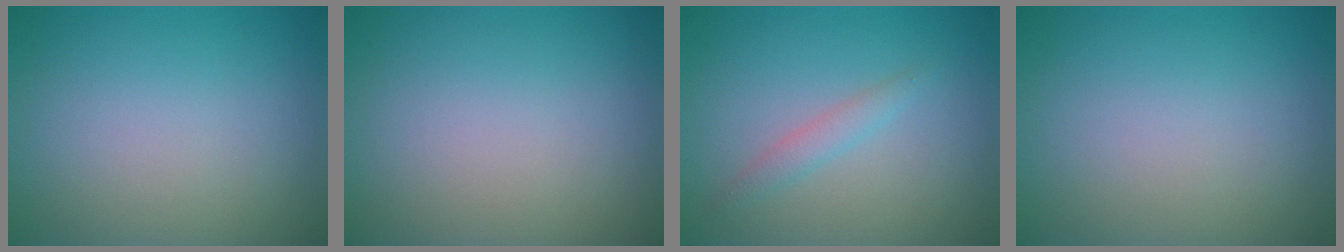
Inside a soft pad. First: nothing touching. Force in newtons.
{"total": 0.0}
{"total": 1.4, "press": 1.4, "slide": 0.1}
{"total": 0.0}